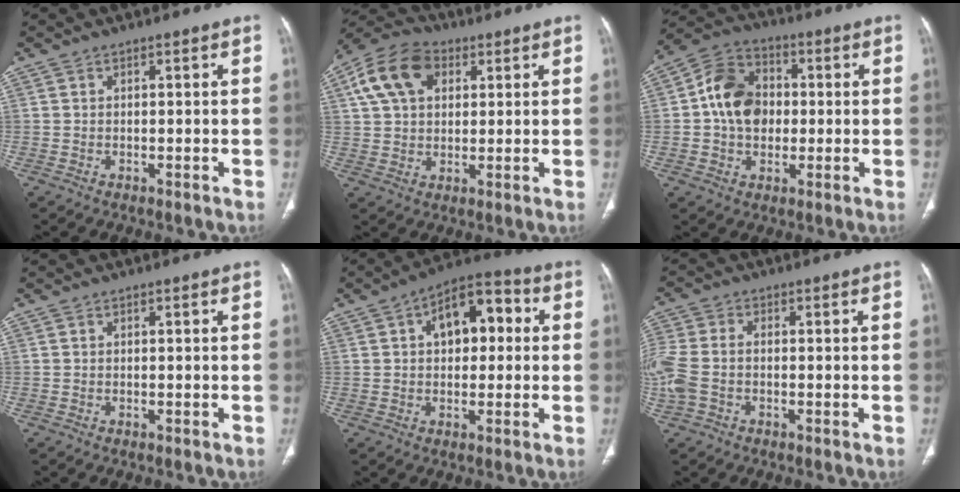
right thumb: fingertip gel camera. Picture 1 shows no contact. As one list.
[{"total": 12.7, "force": [4.5, 8.7, 8.1], "torque": [-0.140, 0.011, 0.074]}, {"total": 12.2, "force": [0.4, 9.5, 7.7], "torque": [-0.109, 0.026, -0.001]}, {"total": 0.0}, {"total": 11.7, "force": [2.4, 6.8, 9.2], "torque": [-0.102, 0.029, 0.028]}, {"total": 8.7, "force": [-1.6, 5.9, 6.1], "torque": [-0.169, 0.014, -0.034]}]